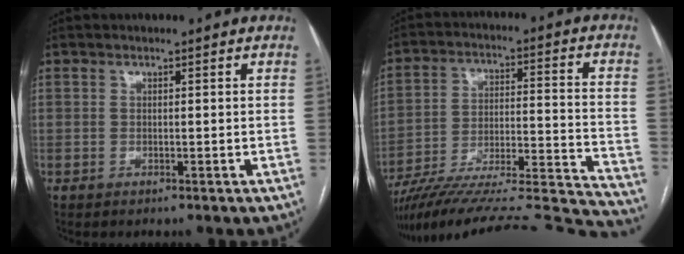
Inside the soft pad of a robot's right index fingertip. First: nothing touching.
{"total": 31.5, "force": [-29.3, 1.8, 11.6], "torque": [-0.109, -0.008, -0.409]}